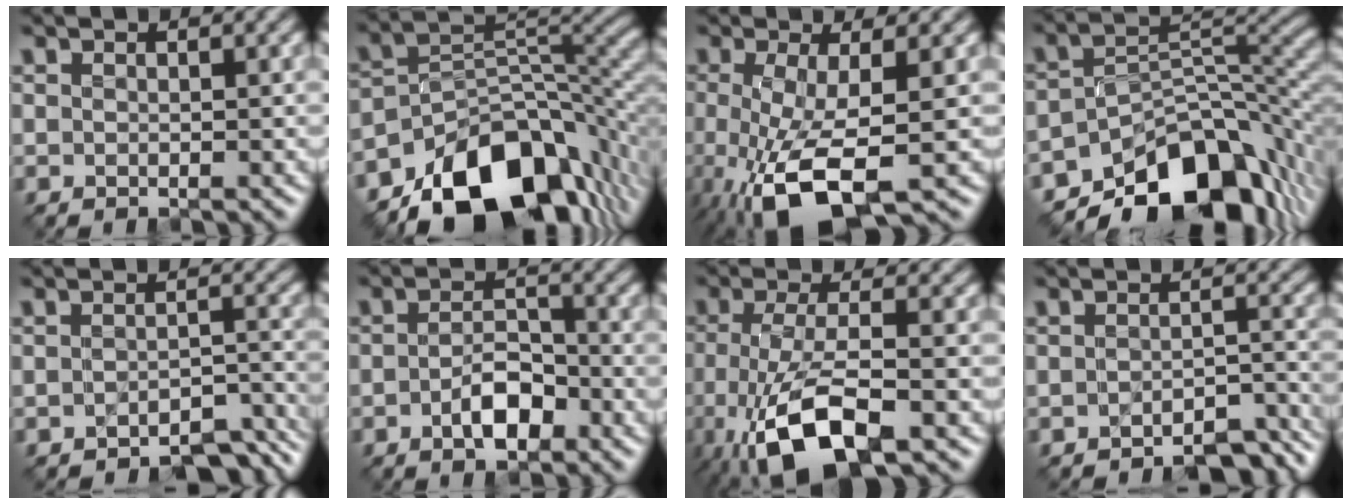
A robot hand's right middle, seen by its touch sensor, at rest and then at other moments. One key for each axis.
{"total": 13.0, "fx": -8.2, "fy": 7.1, "fz": 7.3, "tx": -0.113, "ty": 0.005, "tz": -0.147}
{"total": 7.3, "fx": -2.8, "fy": 2.0, "fz": 6.5, "tx": -0.146, "ty": -0.016, "tz": -0.052}
{"total": 12.9, "fx": -8.9, "fy": 6.1, "fz": 7.1, "tx": -0.099, "ty": 0.001, "tz": -0.156}
{"total": 3.9, "fx": -3.5, "fy": 1.0, "fz": 1.4, "tx": -0.013, "ty": -0.002, "tz": -0.045}
{"total": 3.5, "fx": -1.9, "fy": 1.6, "fz": 2.5, "tx": -0.040, "ty": 0.003, "tz": -0.033}
{"total": 8.2, "fx": -4.5, "fy": 2.5, "fz": 6.4, "tx": -0.132, "ty": -0.008, "tz": -0.084}
{"total": 4.3, "fx": -3.8, "fy": 1.0, "fz": 1.6, "tx": -0.016, "ty": -0.001, "tz": -0.047}